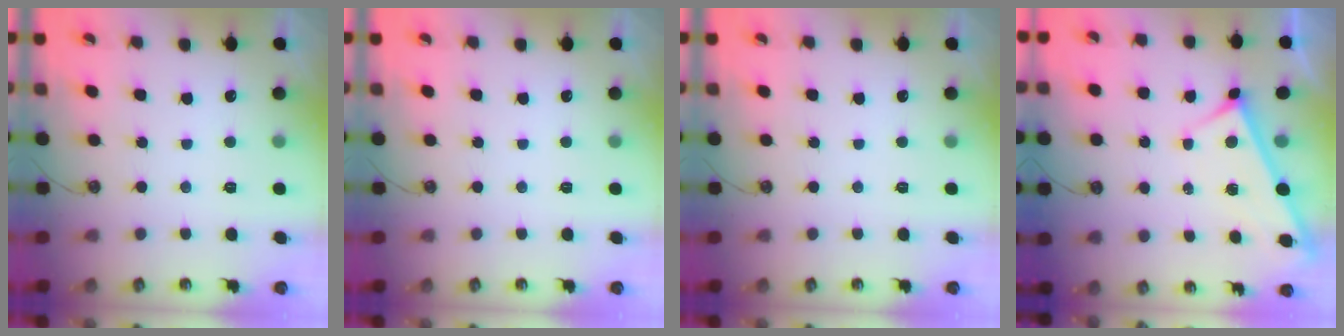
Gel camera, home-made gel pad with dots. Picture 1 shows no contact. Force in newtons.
{"total": 0.0}
{"total": 0.0}
{"total": 2.9, "press": 2.9, "slide": 0.3}